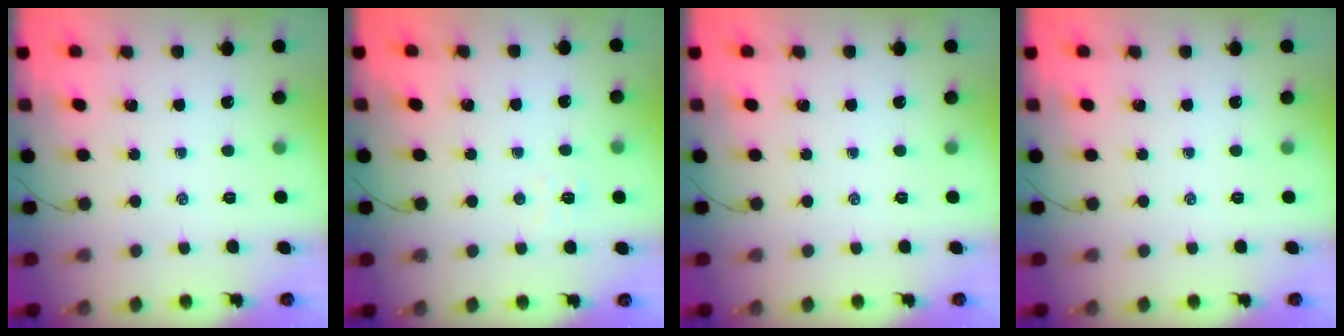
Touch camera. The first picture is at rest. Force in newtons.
{"total": 3.0, "press": 2.9, "slide": 0.9}
{"total": 0.0}
{"total": 0.0}